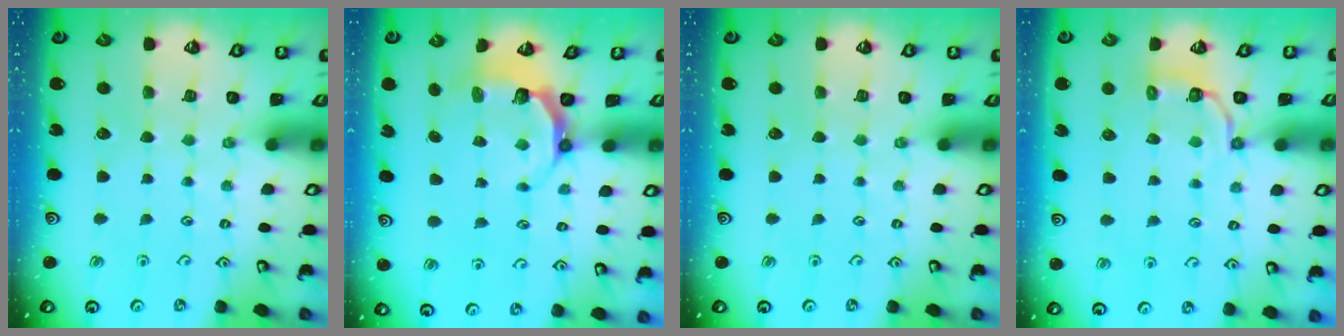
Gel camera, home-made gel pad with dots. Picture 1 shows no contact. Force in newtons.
{"total": 5.6, "press": 4.5, "slide": 3.3}
{"total": 0.0}
{"total": 3.8, "press": 2.9, "slide": 2.5}